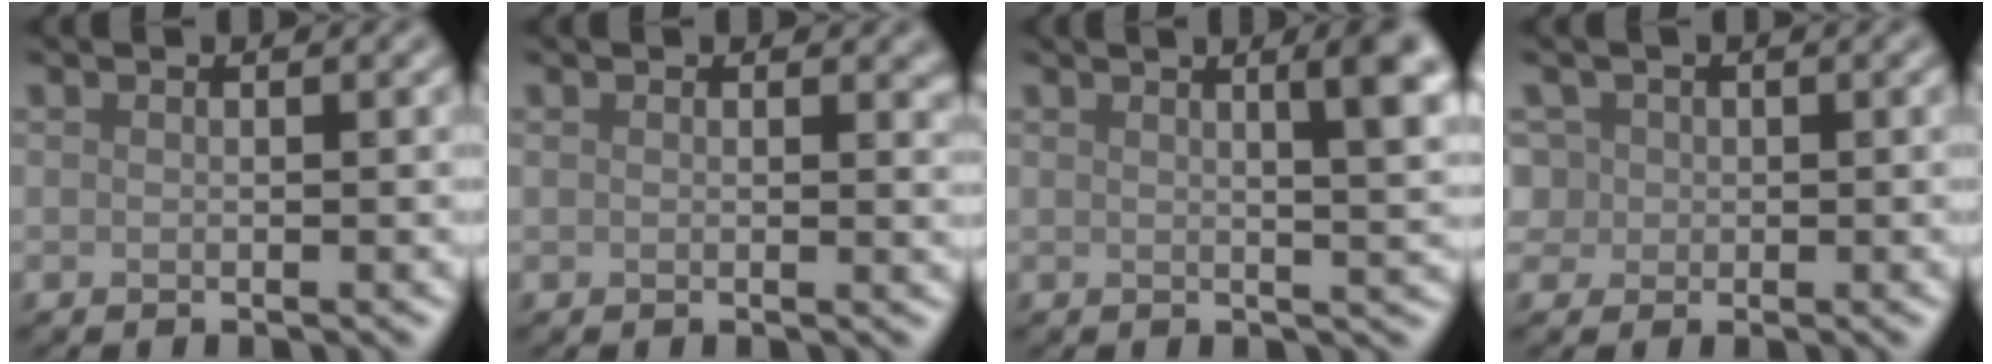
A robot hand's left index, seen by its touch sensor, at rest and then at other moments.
{"total": 1.6, "force": [1.1, 0.7, 0.8], "torque": [-0.010, -0.003, 0.020]}
{"total": 6.0, "force": [2.2, 1.8, 5.3], "torque": [-0.034, 0.019, 0.021]}
{"total": 2.2, "force": [0.7, 2.1, 0.5], "torque": [-0.027, 0.003, 0.019]}